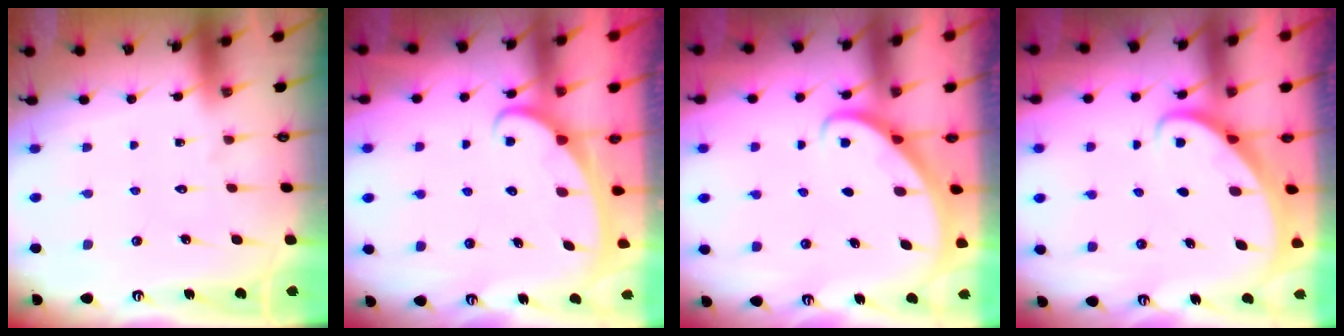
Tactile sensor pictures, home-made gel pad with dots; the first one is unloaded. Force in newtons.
{"total": 2.4, "press": 2.4, "slide": 0.3}
{"total": 2.7, "press": 2.7, "slide": 0.2}
{"total": 2.3, "press": 2.3, "slide": 0.3}